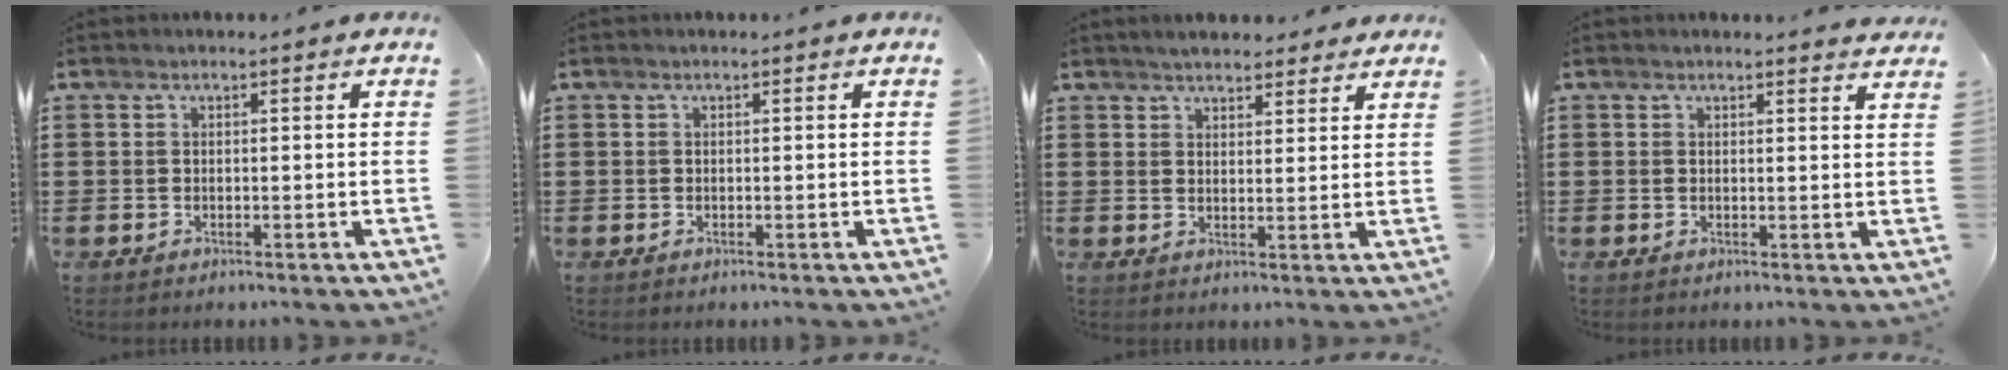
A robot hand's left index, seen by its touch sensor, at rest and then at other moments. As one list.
[{"total": 0.0}, {"total": 3.4, "force": [3.3, 0.8, 0.5], "torque": [-0.018, -0.004, 0.061]}, {"total": 1.5, "force": [1.4, -0.1, 0.4], "torque": [-0.002, -0.004, 0.025]}]